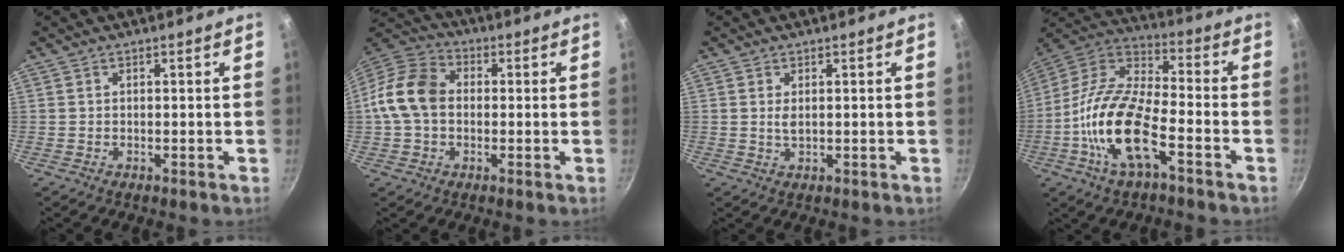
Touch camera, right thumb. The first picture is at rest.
{"total": 11.8, "force": [-0.1, 8.9, 7.8], "torque": [-0.126, 0.028, -0.022]}
{"total": 1.8, "force": [0.4, 0.9, 1.5], "torque": [-0.029, -0.002, 0.009]}
{"total": 18.0, "force": [-6.8, 7.3, 15.0], "torque": [-0.285, 0.044, -0.149]}